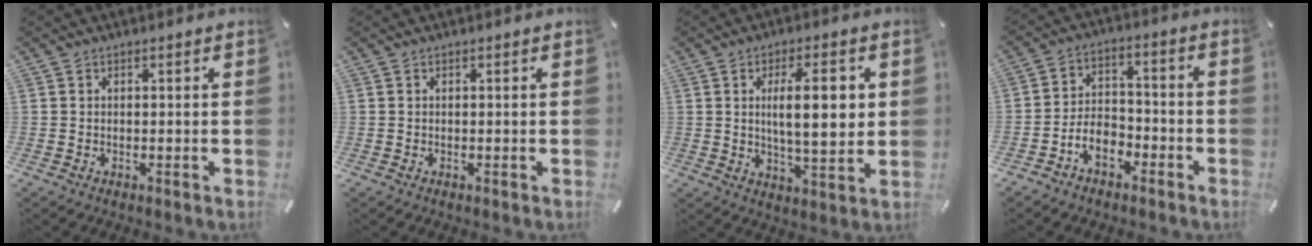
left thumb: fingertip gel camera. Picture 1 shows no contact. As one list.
[{"total": 0.0}, {"total": 12.9, "force": [2.3, 4.4, 11.9], "torque": [-0.174, -0.005, 0.029]}, {"total": 7.7, "force": [-4.5, 5.0, 3.8], "torque": [-0.075, 0.027, -0.084]}]